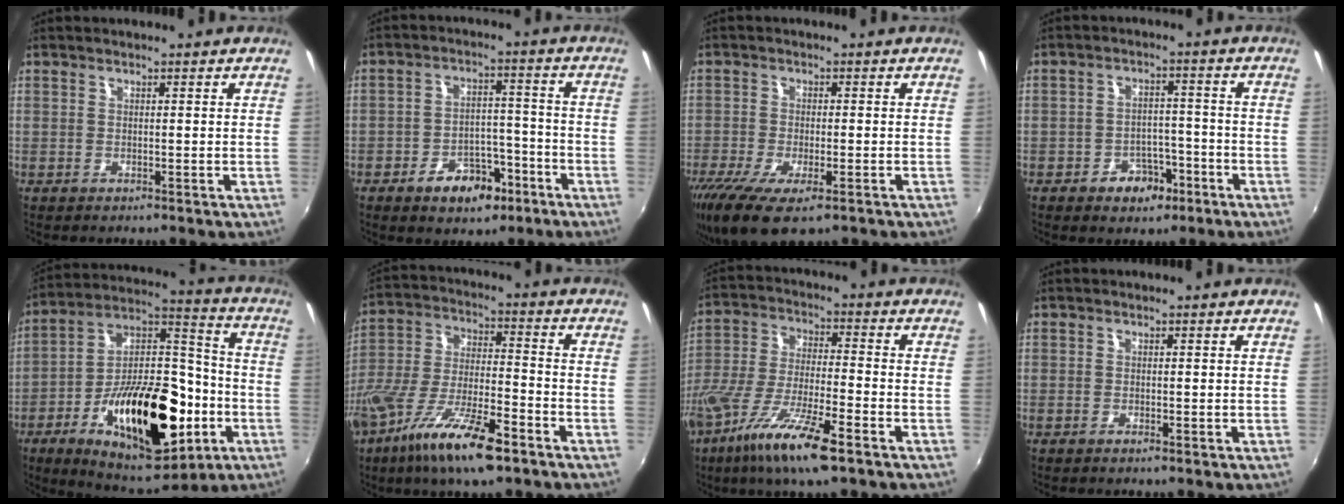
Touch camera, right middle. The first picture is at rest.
{"total": 9.0, "force": [-5.4, 5.5, 4.6], "torque": [-0.094, 0.019, -0.072]}
{"total": 10.9, "force": [-6.8, 3.8, 7.7], "torque": [-0.170, -0.045, -0.117]}
{"total": 6.2, "force": [-3.6, 4.4, 2.5], "torque": [-0.053, 0.012, -0.042]}
{"total": 27.1, "force": [-9.9, 13.1, 21.6], "torque": [-0.357, 0.017, -0.137]}
{"total": 17.1, "force": [-10.6, 4.4, 12.8], "torque": [-0.260, -0.043, -0.195]}
{"total": 15.7, "force": [-9.5, 2.6, 12.3], "torque": [-0.250, -0.043, -0.182]}
{"total": 0.7, "force": [-0.5, 0.0, 0.4], "torque": [-0.008, -0.002, -0.011]}